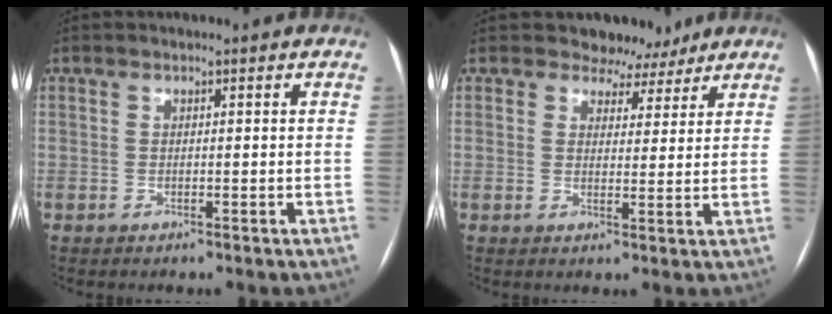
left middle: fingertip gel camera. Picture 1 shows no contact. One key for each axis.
{"total": 5.2, "fx": 4.4, "fy": 2.8, "fz": 0.0, "tx": 0.007, "ty": -0.001, "tz": 0.048}